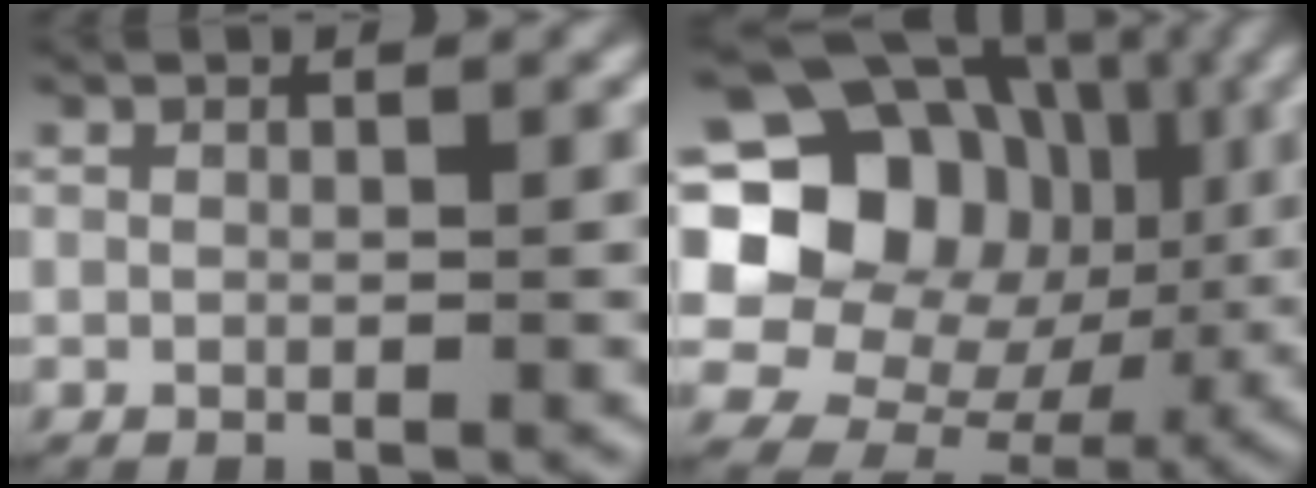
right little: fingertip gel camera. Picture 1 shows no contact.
{"total": 17.3, "force": [1.4, 14.5, 9.4], "torque": [-0.209, -0.028, 0.023]}